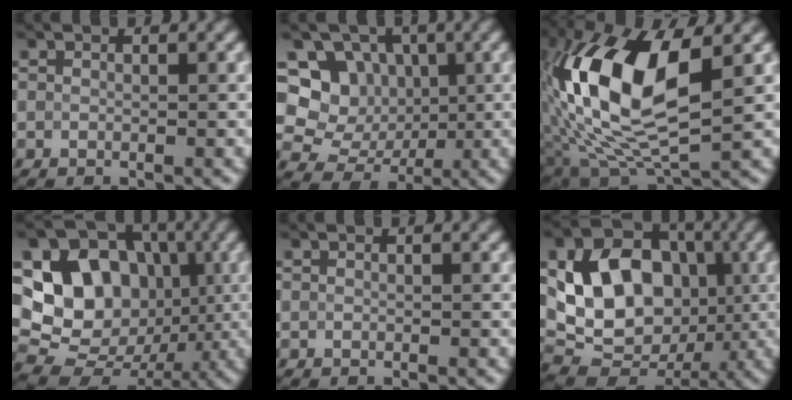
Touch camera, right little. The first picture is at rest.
{"total": 8.0, "force": [1.7, 7.0, 3.3], "torque": [-0.047, 0.024, -0.001]}
{"total": 13.6, "force": [1.9, 6.2, 12.0], "torque": [-0.241, 0.014, 0.027]}
{"total": 15.1, "force": [1.9, 12.9, 7.5], "torque": [-0.156, 0.026, 0.019]}
{"total": 0.0}
{"total": 11.7, "force": [0.7, 9.0, 7.5], "torque": [-0.132, 0.002, 0.012]}